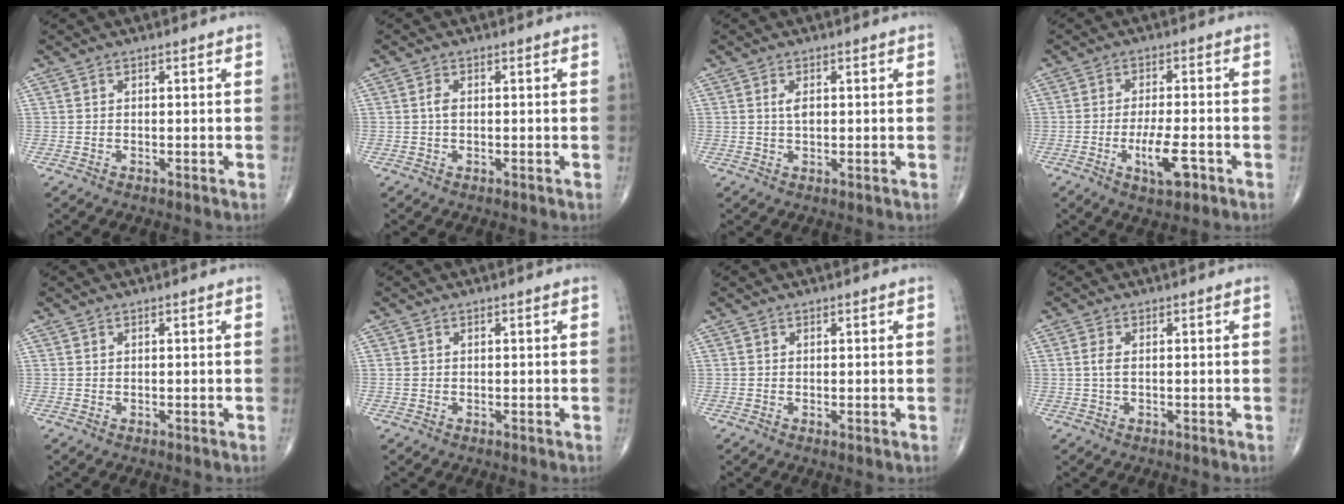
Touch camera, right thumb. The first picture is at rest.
{"total": 1.5, "force": [0.1, 0.9, 1.3], "torque": [-0.025, 0.002, 0.001]}
{"total": 2.1, "force": [0.5, 1.0, 1.8], "torque": [-0.034, -0.004, 0.010]}
{"total": 6.7, "force": [-2.6, 2.0, 5.9], "torque": [-0.103, 0.003, -0.041]}
{"total": 0.0}
{"total": 1.0, "force": [0.1, 0.9, 0.5], "torque": [-0.008, 0.002, 0.006]}
{"total": 0.0}
{"total": 1.9, "force": [0.2, 0.9, 1.7], "torque": [-0.042, 0.002, 0.005]}